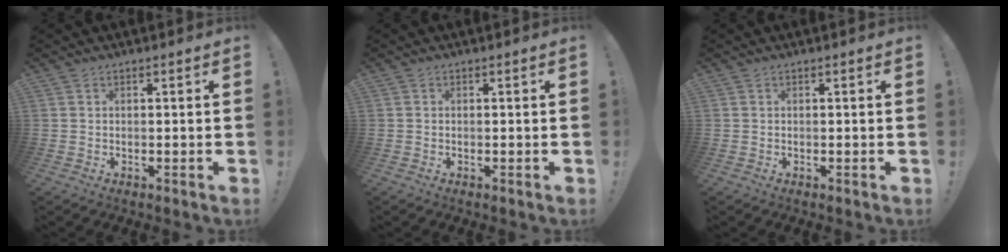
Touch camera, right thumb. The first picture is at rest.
{"total": 0.0}
{"total": 0.0}